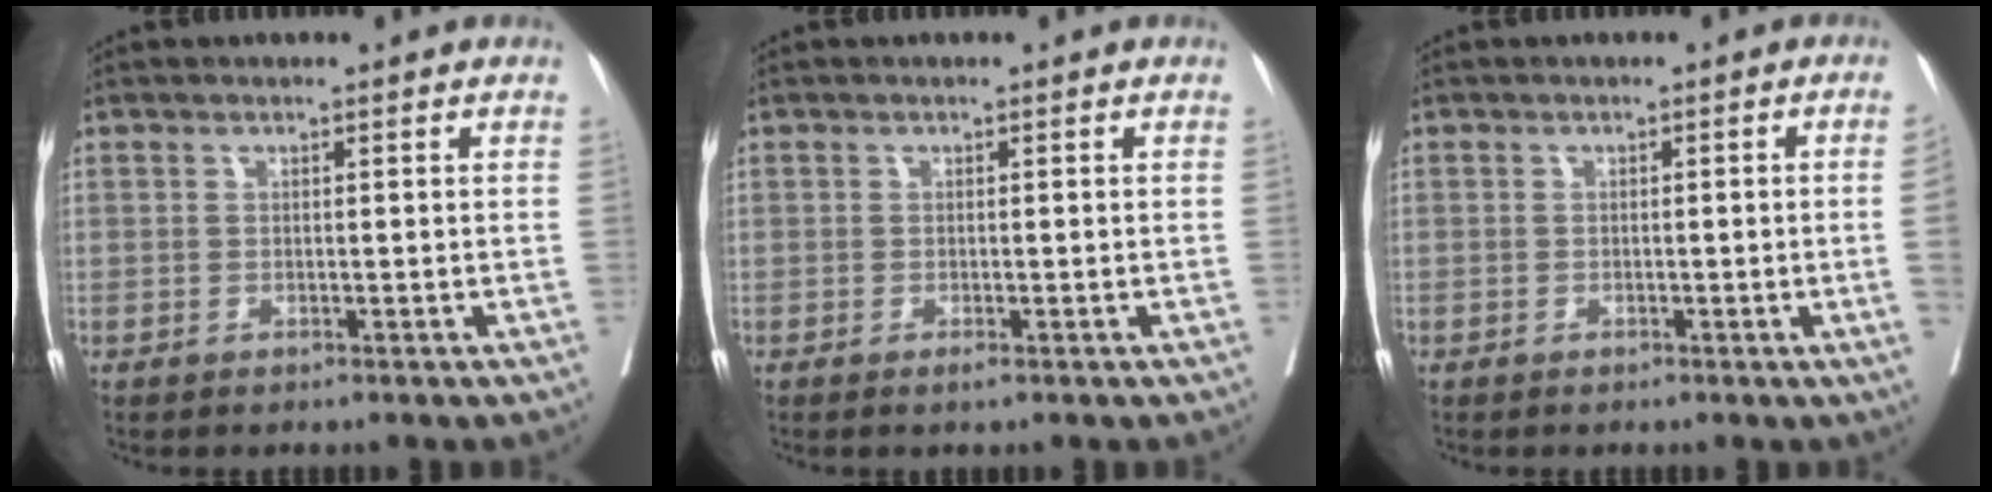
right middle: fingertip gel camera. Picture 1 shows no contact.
{"total": 0.5, "force": [-0.3, 0.0, 0.4], "torque": [-0.007, -0.002, -0.005]}
{"total": 2.5, "force": [-0.5, -0.5, 2.4], "torque": [-0.033, 0.002, -0.005]}